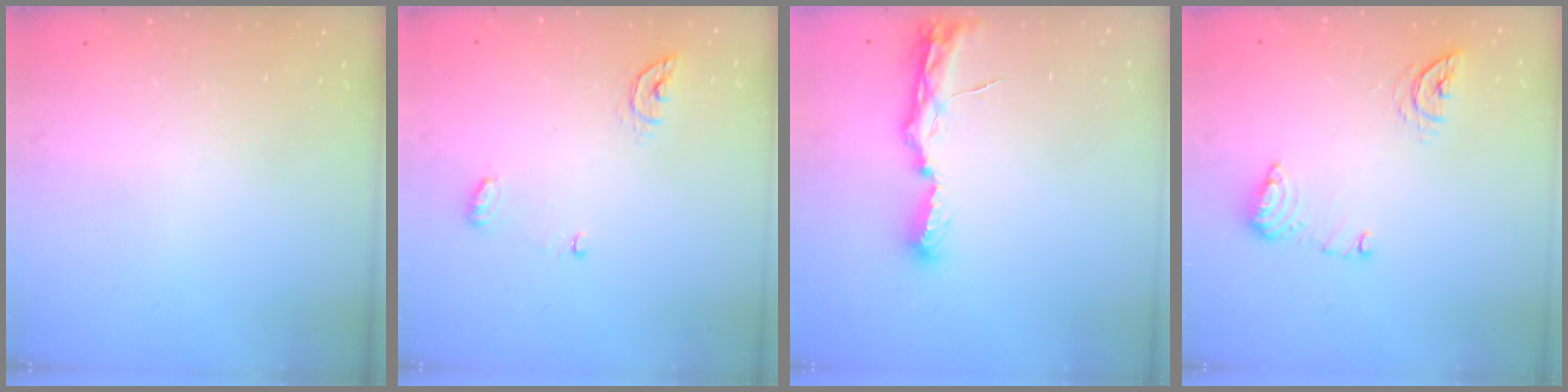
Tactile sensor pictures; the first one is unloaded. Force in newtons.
{"total": 5.5, "press": 5.5, "slide": 0.5}
{"total": 8.0, "press": 8.0, "slide": 0.7}
{"total": 8.9, "press": 8.9, "slide": 0.5}